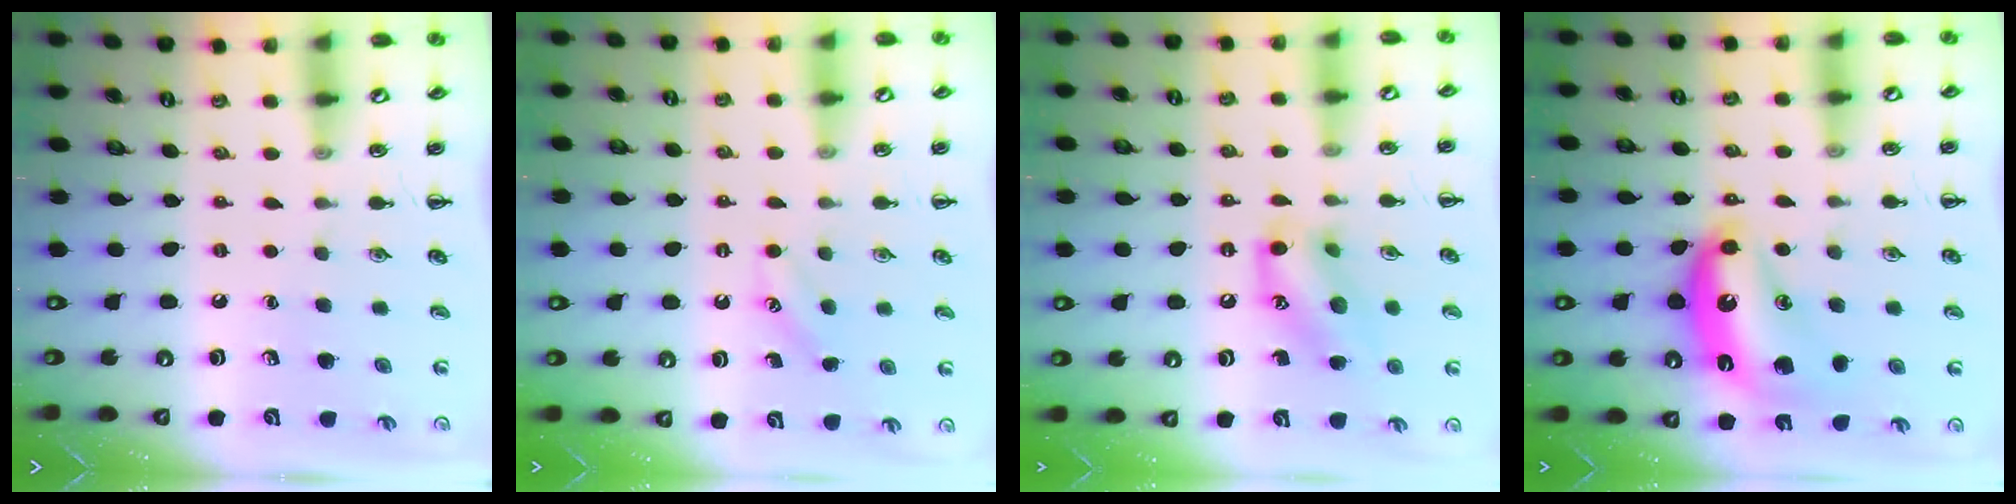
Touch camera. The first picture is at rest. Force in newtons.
{"total": 3.0, "press": 2.9, "slide": 0.7}
{"total": 13.2, "press": 13.1, "slide": 1.2}
{"total": 13.6, "press": 13.6, "slide": 1.1}